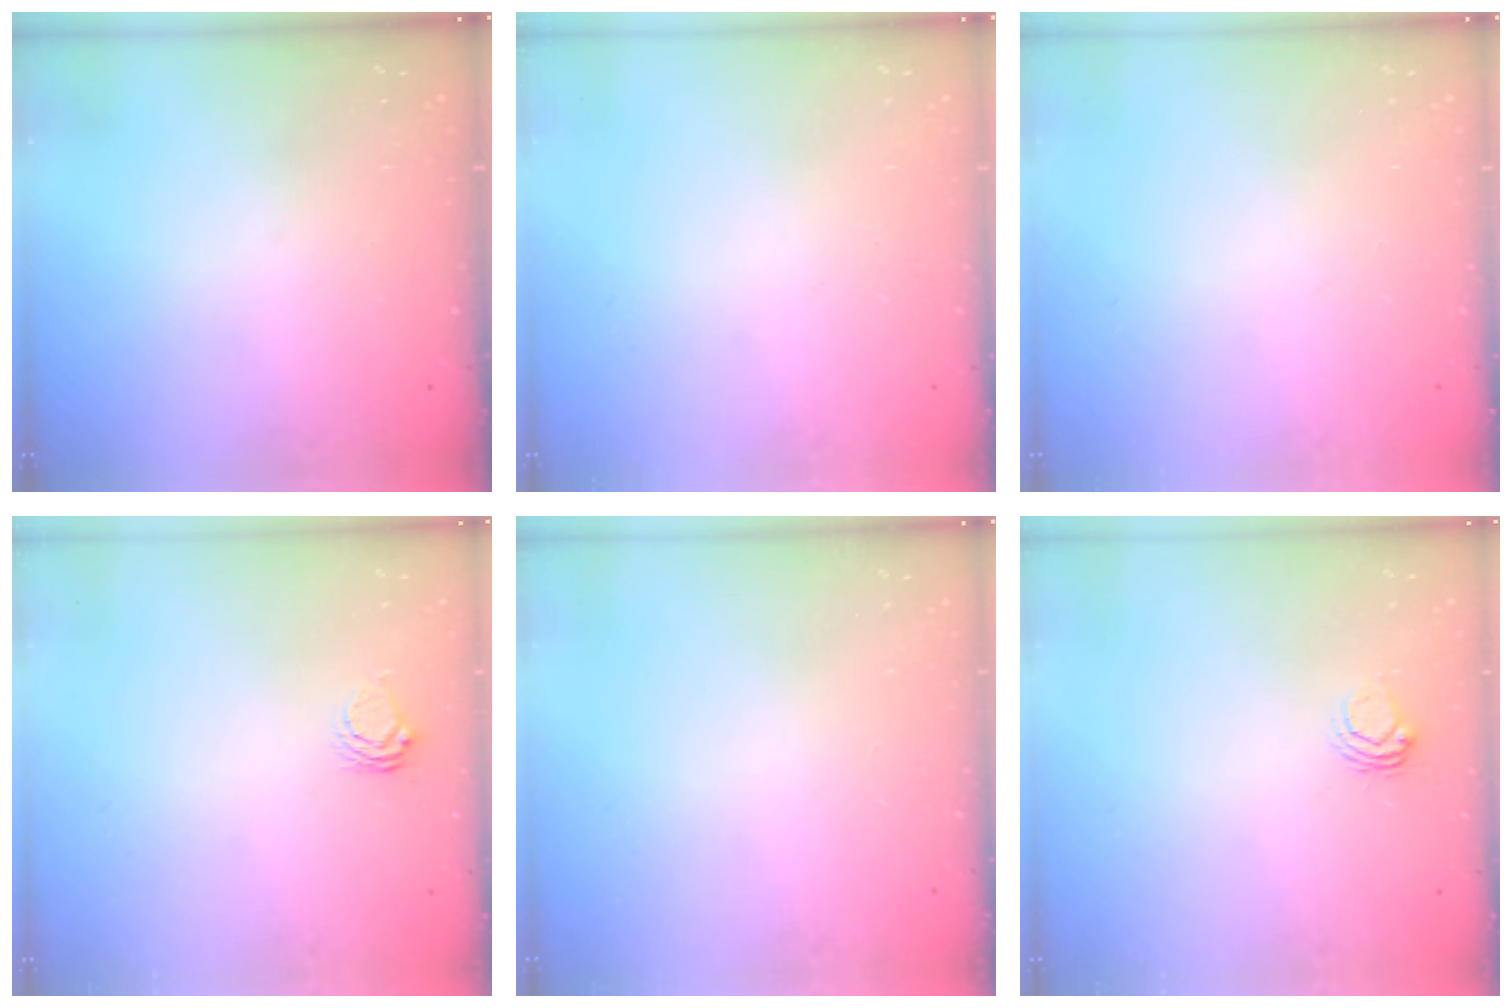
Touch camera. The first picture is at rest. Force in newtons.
{"total": 0.0}
{"total": 0.0}
{"total": 3.8, "press": 3.8, "slide": 0.3}
{"total": 0.0}
{"total": 4.7, "press": 4.7, "slide": 0.4}